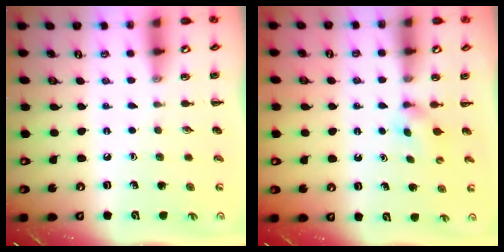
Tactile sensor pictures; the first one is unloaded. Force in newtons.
{"total": 1.8, "press": 1.5, "slide": 1.0}